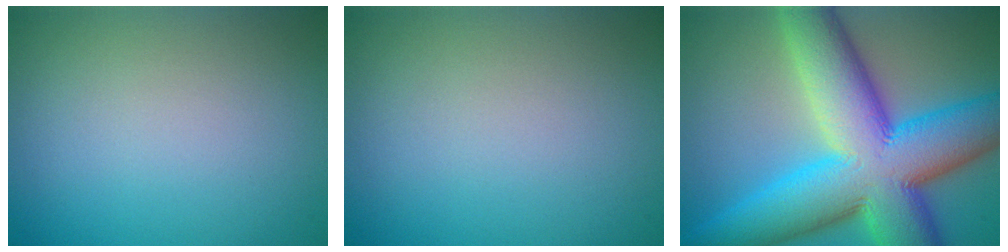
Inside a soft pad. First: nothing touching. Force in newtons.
{"total": 0.0}
{"total": 16.0, "press": 16.0, "slide": 0.1}